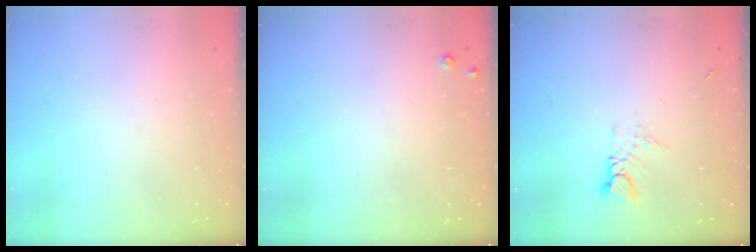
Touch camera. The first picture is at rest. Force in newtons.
{"total": 3.5, "press": 3.5, "slide": 0.6}
{"total": 4.1, "press": 4.1, "slide": 0.5}